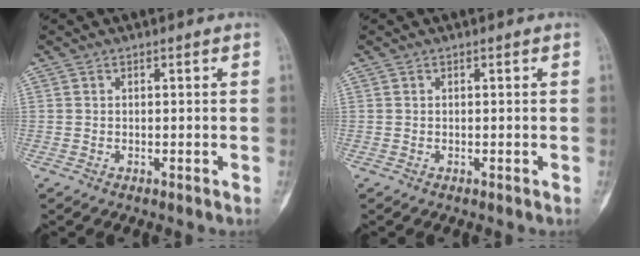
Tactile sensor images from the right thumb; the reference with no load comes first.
{"total": 0.0}